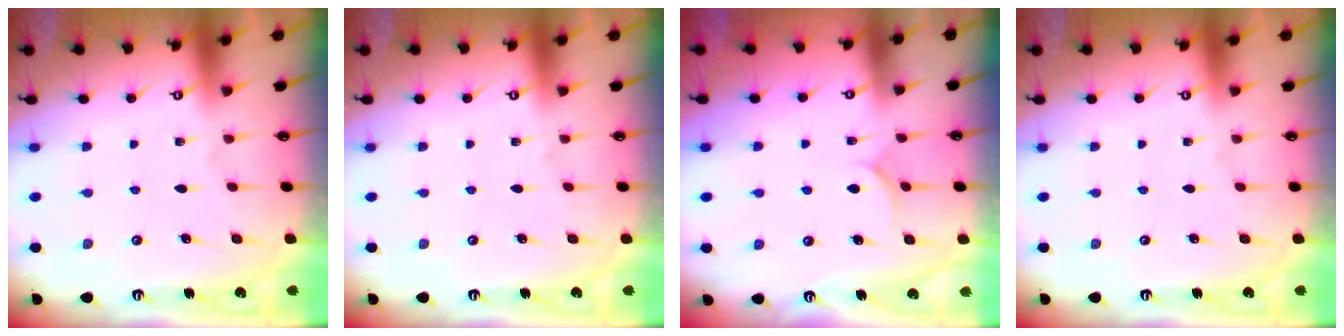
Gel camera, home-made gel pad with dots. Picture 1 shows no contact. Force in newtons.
{"total": 0.0}
{"total": 4.4, "press": 4.4, "slide": 0.3}
{"total": 0.0}